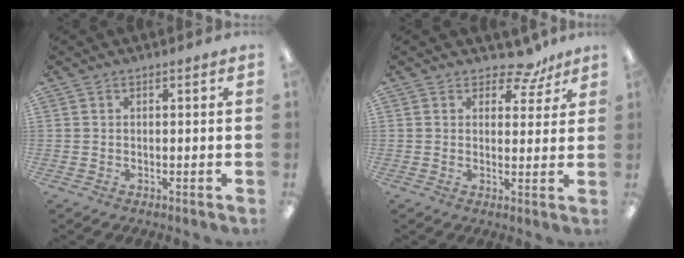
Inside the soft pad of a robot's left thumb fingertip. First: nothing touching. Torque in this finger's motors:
{"motor_torque": [-0.16, -0.07, -0.44, 0.01, 0.01]}